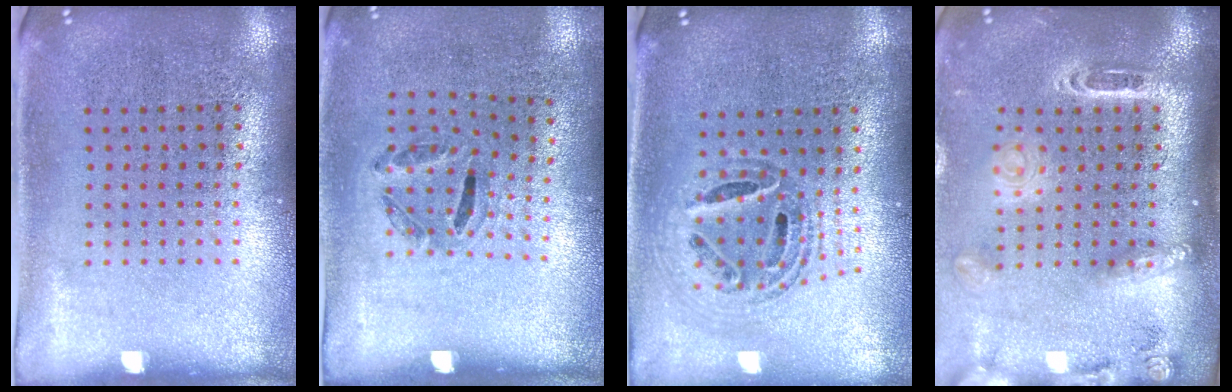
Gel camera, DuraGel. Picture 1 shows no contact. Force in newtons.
{"total": 1.2, "press": 0.6, "slide": 1.0}
{"total": 0.9, "press": 0.9, "slide": 0.2}
{"total": 2.5, "press": 1.8, "slide": 1.8}